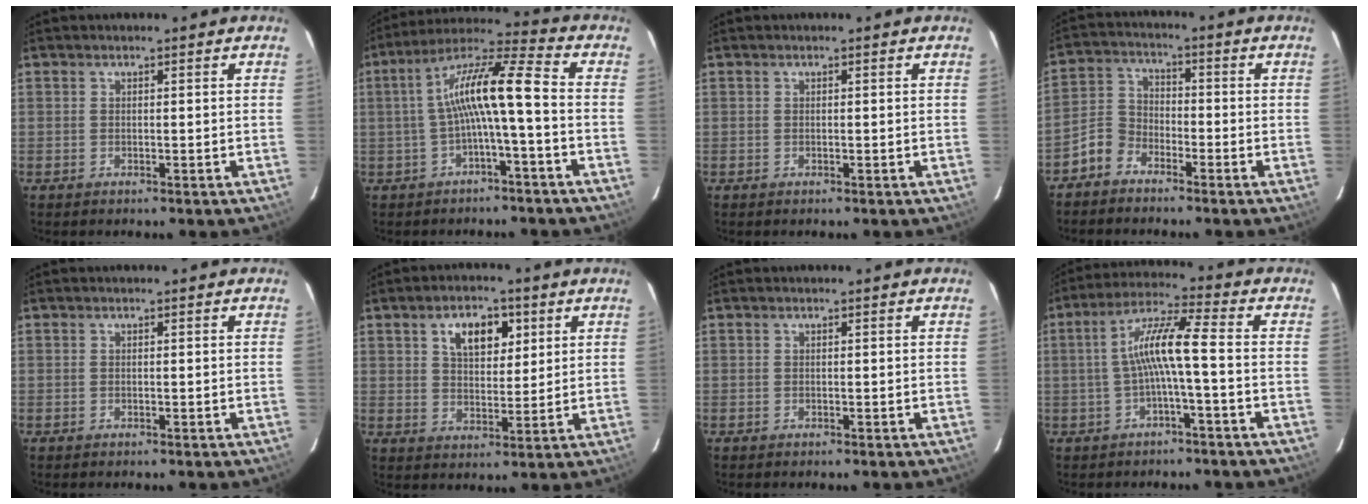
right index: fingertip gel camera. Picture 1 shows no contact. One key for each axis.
{"total": 10.7, "fx": -1.7, "fy": 0.9, "fz": 10.5, "tx": -0.210, "ty": 0.024, "tz": -0.031}
{"total": 0.0}
{"total": 5.5, "fx": -4.1, "fy": 3.4, "fz": 1.5, "tx": -0.034, "ty": 0.021, "tz": -0.088}
{"total": 0.0}
{"total": 8.1, "fx": 3.6, "fy": 4.6, "fz": 5.6, "tx": -0.094, "ty": 0.015, "tz": 0.063}
{"total": 0.0}
{"total": 7.8, "fx": -1.5, "fy": 0.0, "fz": 7.7, "tx": -0.164, "ty": 0.017, "tz": -0.025}